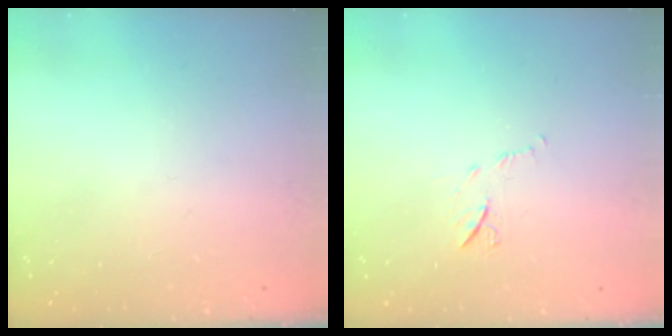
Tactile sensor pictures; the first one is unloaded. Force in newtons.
{"total": 7.0, "press": 7.0, "slide": 0.7}